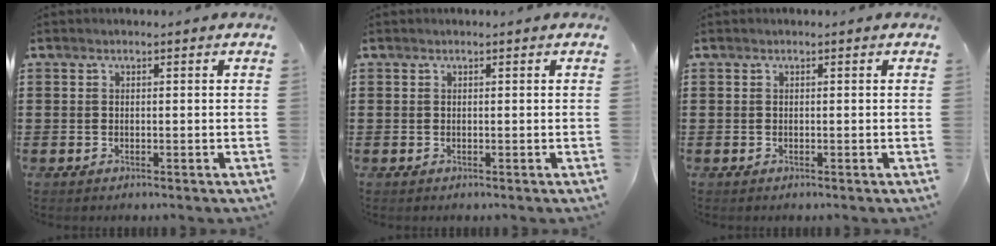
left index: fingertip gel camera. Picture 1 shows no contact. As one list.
[{"total": 0.0}, {"total": 0.0}]